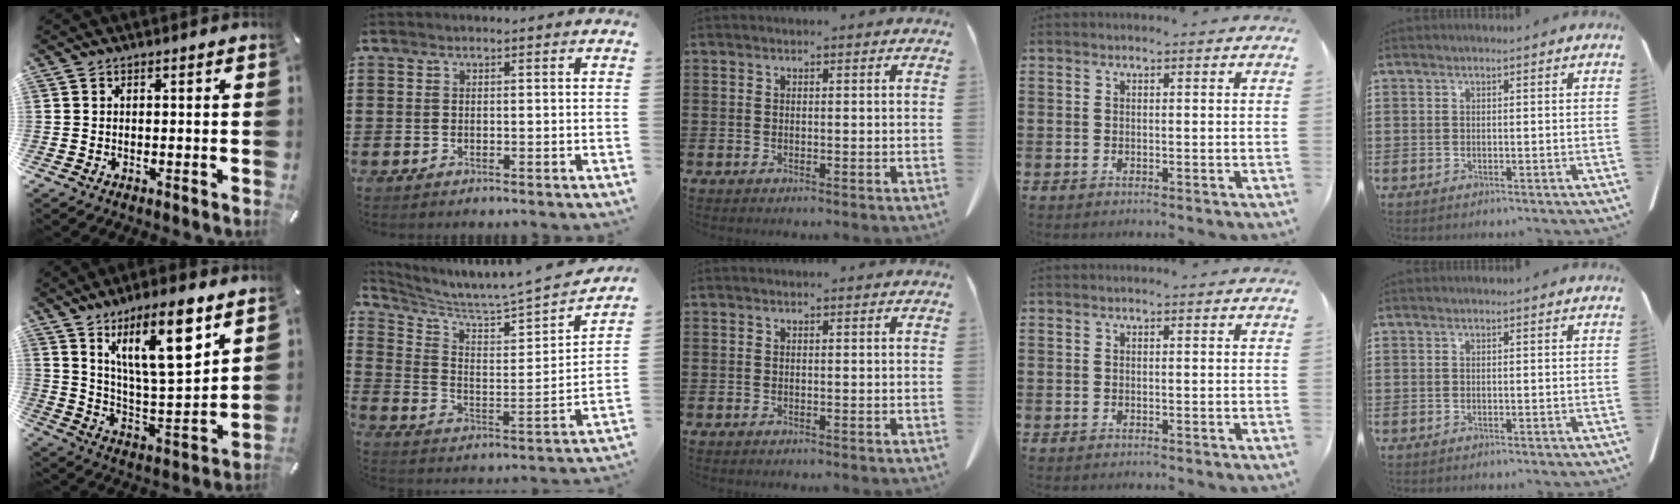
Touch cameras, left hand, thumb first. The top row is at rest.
{"thumb": {"total": 17.3, "force": [10.2, 5.2, 12.9], "torque": [-0.211, -0.050, 0.164]}, "index": {"total": 3.5, "force": [3.3, -0.3, 1.2], "torque": [-0.047, -0.051, 0.044]}}